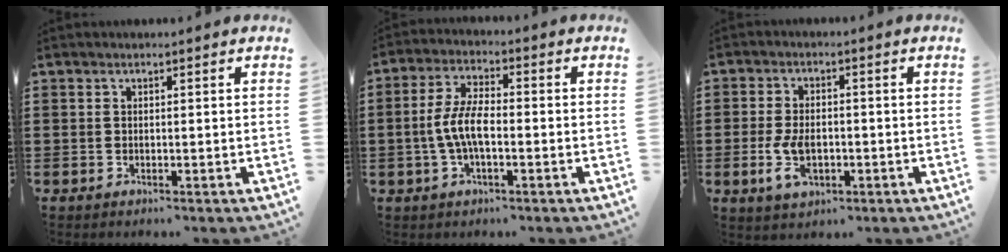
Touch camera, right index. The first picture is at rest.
{"total": 6.2, "force": [-1.3, 2.4, 5.6], "torque": [-0.133, -0.004, -0.033]}
{"total": 5.4, "force": [-1.3, 2.9, 4.3], "torque": [-0.105, -0.006, -0.027]}